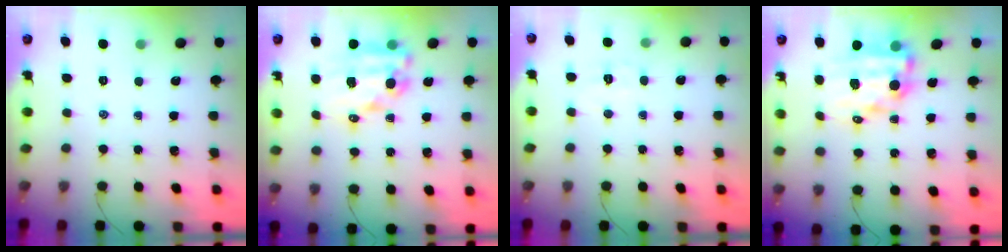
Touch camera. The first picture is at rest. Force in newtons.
{"total": 12.7, "press": 12.4, "slide": 2.9}
{"total": 4.6, "press": 4.5, "slide": 1.0}
{"total": 12.5, "press": 12.1, "slide": 3.2}